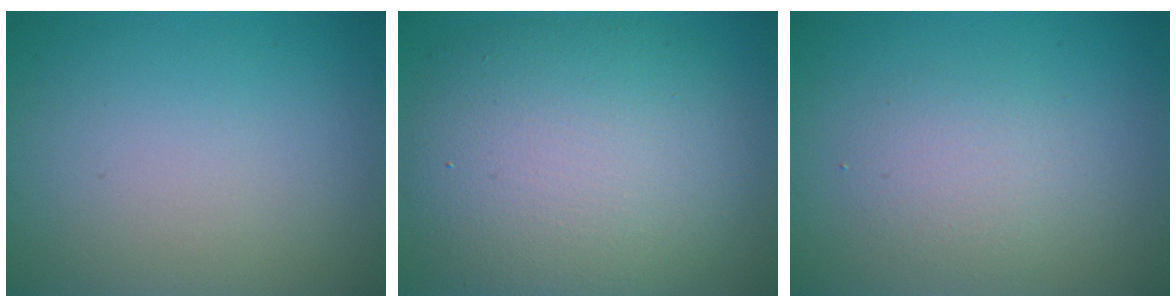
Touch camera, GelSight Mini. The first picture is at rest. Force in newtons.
{"total": 10.2, "press": 10.2, "slide": 0.9}
{"total": 2.4, "press": 2.4, "slide": 0.1}